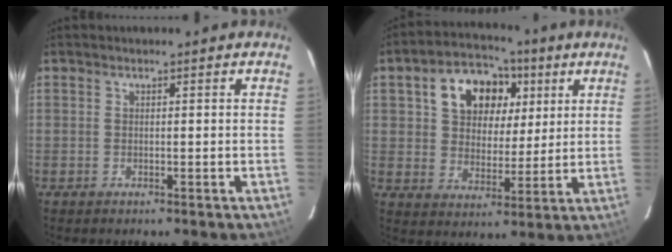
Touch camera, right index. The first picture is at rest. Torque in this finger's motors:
{"motor_torque": [1.07, 0.78, 0.64, 0.06]}